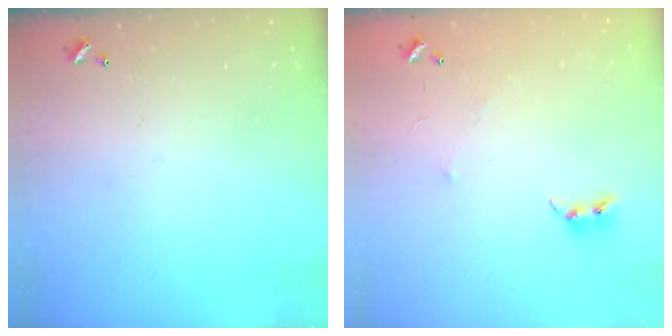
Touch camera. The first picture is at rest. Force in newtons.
{"total": 5.4, "press": 5.4, "slide": 0.7}